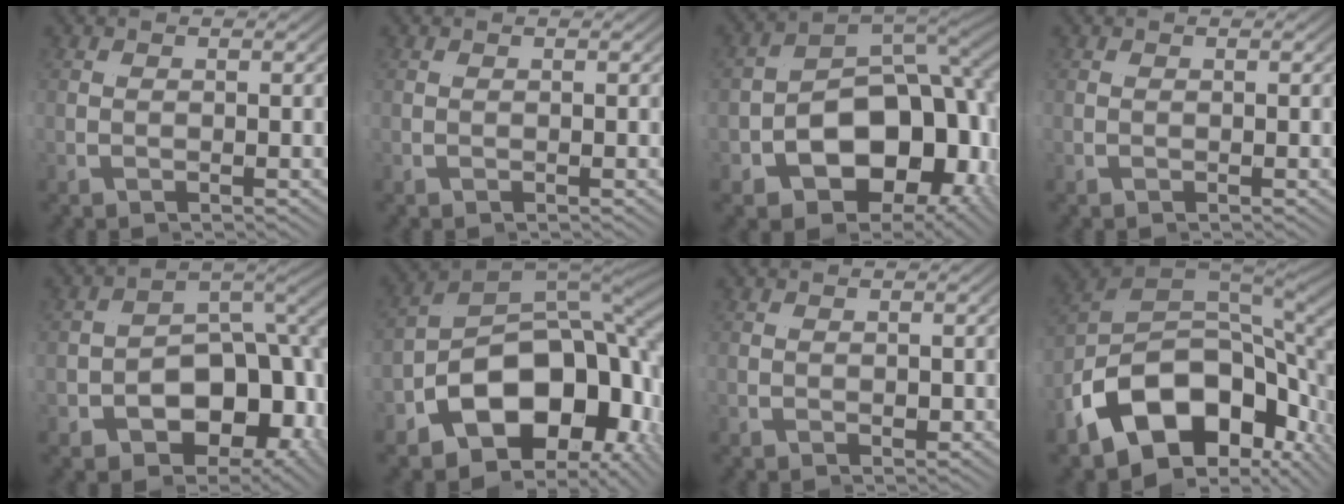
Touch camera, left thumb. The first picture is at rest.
{"total": 0.0}
{"total": 16.2, "force": [-3.9, 10.1, 12.1], "torque": [-0.197, -0.013, -0.052]}
{"total": 0.0}
{"total": 11.3, "force": [-3.3, 7.4, 7.8], "torque": [-0.128, -0.019, -0.039]}
{"total": 18.6, "force": [-2.7, 10.7, 15.0], "torque": [-0.245, -0.009, -0.043]}
{"total": 1.3, "force": [0.0, 1.0, 0.8], "torque": [-0.014, -0.004, 0.004]}
{"total": 18.1, "force": [-0.7, 10.6, 14.6], "torque": [-0.256, -0.003, -0.013]}